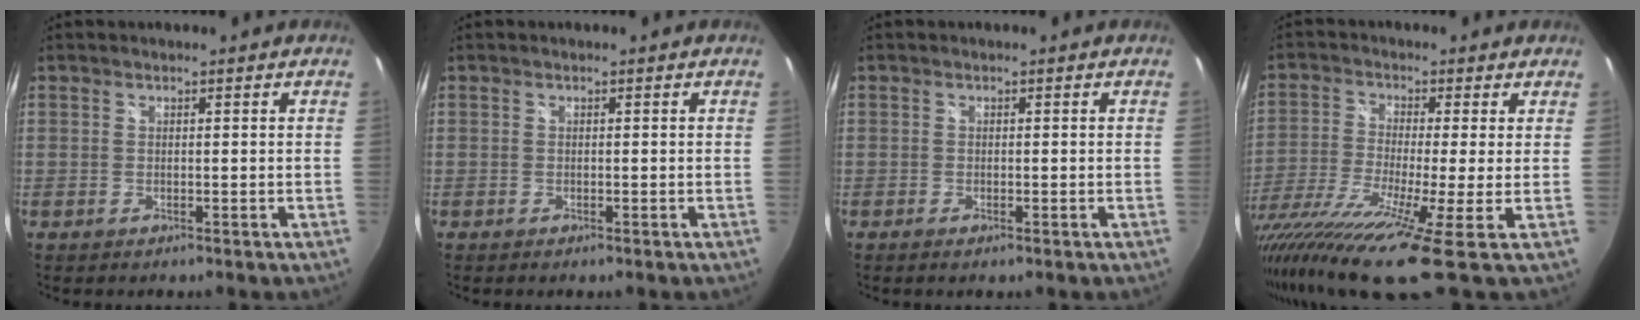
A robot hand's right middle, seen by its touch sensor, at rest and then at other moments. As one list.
[{"total": 0.0}, {"total": 1.4, "force": [-0.9, 0.3, 1.1], "torque": [-0.020, -0.005, -0.016]}, {"total": 18.5, "force": [-12.0, 0.1, 14.1], "torque": [-0.277, -0.088, -0.211]}]